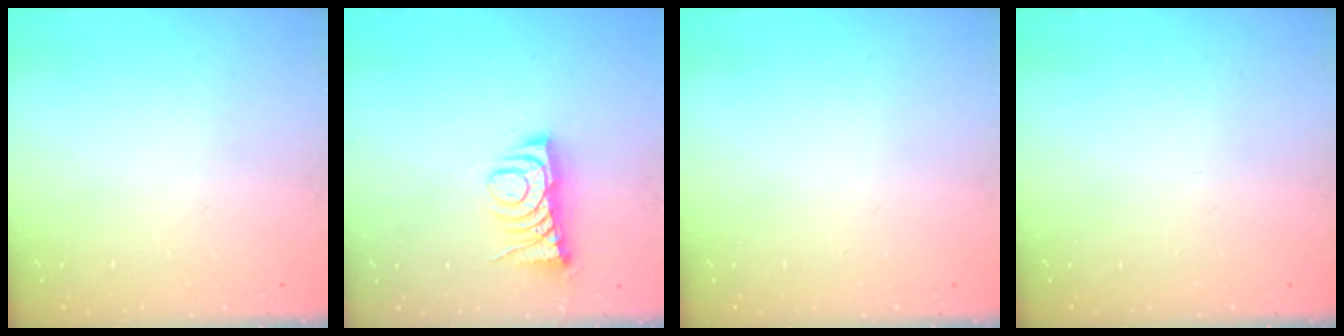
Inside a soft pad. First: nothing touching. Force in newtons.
{"total": 7.8, "press": 7.7, "slide": 0.7}
{"total": 0.0}
{"total": 0.0}